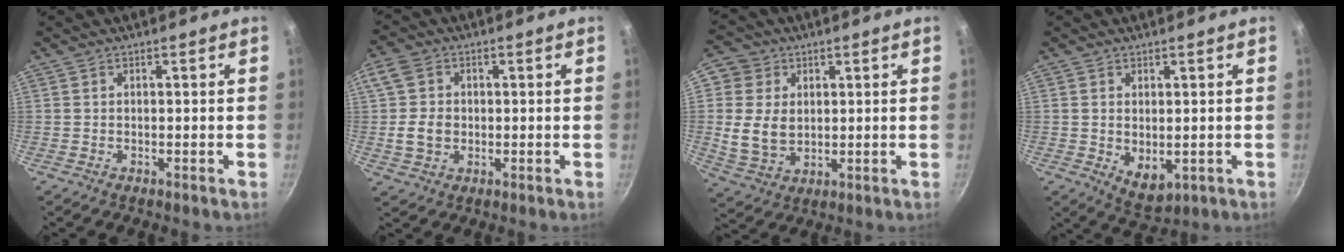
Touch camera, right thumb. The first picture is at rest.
{"total": 7.3, "force": [-0.1, 5.9, 4.2], "torque": [-0.068, 0.001, -0.012]}
{"total": 10.0, "force": [1.6, 8.3, 5.3], "torque": [-0.070, -0.017, 0.030]}
{"total": 5.5, "force": [-0.2, 3.4, 4.4], "torque": [-0.063, -0.017, 0.007]}